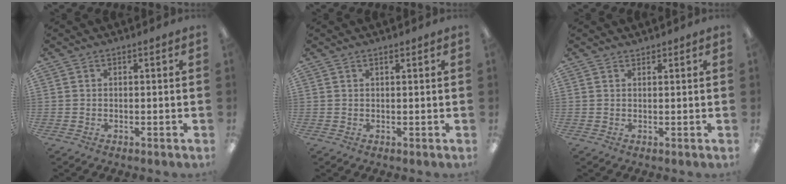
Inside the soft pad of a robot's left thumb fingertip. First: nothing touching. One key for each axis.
{"total": 1.0, "fx": 0.7, "fy": 0.2, "fz": 0.6, "tx": -0.013, "ty": 0.001, "tz": 0.012}
{"total": 1.0, "fx": 1.0, "fy": 0.2, "fz": -0.1, "tx": 0.001, "ty": -0.001, "tz": 0.019}